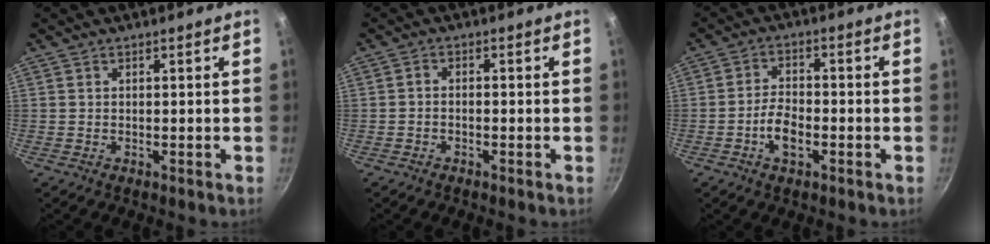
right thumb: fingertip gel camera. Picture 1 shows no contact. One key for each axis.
{"total": 1.5, "fx": -0.9, "fy": 0.8, "fz": 1.0, "tx": -0.017, "ty": 0.012, "tz": -0.020}
{"total": 5.7, "fx": -2.2, "fy": 2.9, "fz": 4.4, "tx": -0.079, "ty": 0.022, "tz": -0.045}